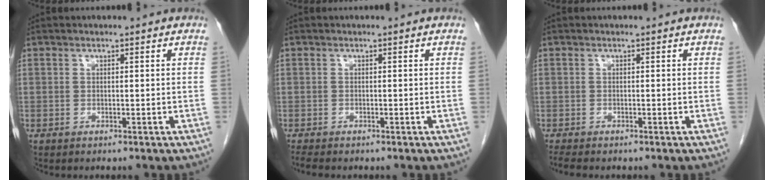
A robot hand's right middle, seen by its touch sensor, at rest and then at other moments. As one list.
[{"total": 2.0, "force": [-1.7, 0.4, 0.9], "torque": [-0.022, -0.007, -0.026]}, {"total": 2.2, "force": [-1.9, 0.4, 1.0], "torque": [-0.023, -0.007, -0.029]}]